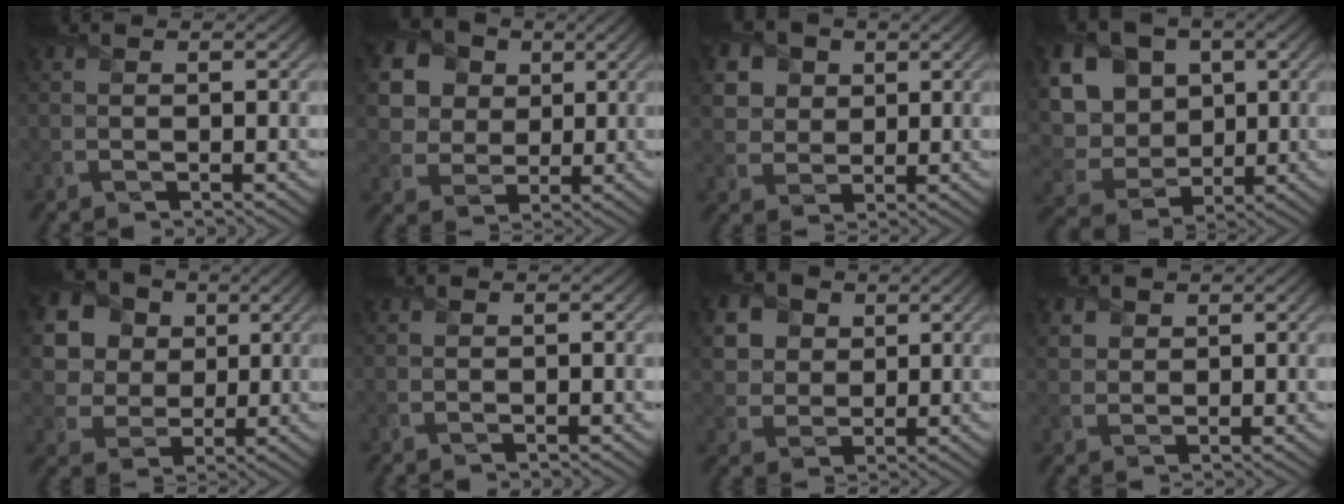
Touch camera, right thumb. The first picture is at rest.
{"total": 12.6, "force": [5.4, 9.9, 5.7], "torque": [-0.178, 0.020, 0.112]}
{"total": 7.5, "force": [3.4, 5.9, 3.0], "torque": [-0.124, 0.009, 0.062]}
{"total": 13.3, "force": [3.8, 10.6, 7.0], "torque": [-0.188, 0.016, 0.083]}
{"total": 14.0, "force": [5.9, 11.0, 6.3], "torque": [-0.200, 0.026, 0.127]}
{"total": 0.0}
{"total": 8.2, "force": [3.6, 6.4, 3.6], "torque": [-0.143, 0.012, 0.074]}
{"total": 2.6, "force": [1.5, 1.9, 0.7], "torque": [-0.029, -0.003, 0.034]}